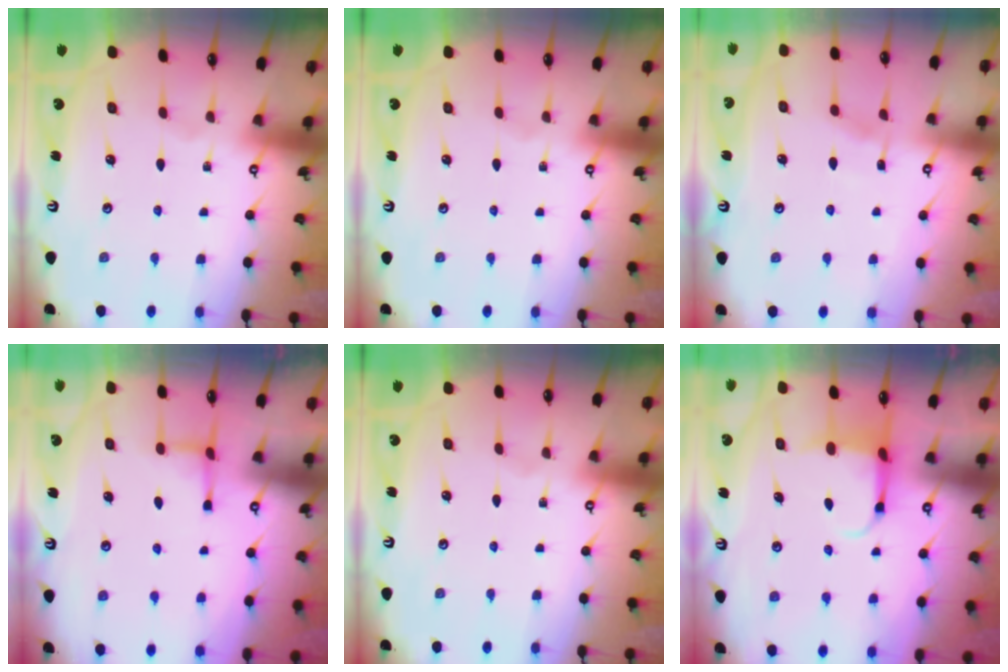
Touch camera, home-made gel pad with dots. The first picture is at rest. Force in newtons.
{"total": 0.0}
{"total": 3.7, "press": 3.7, "slide": 0.3}
{"total": 1.8, "press": 1.8, "slide": 0.4}
{"total": 0.0}
{"total": 3.9, "press": 3.8, "slide": 1.0}